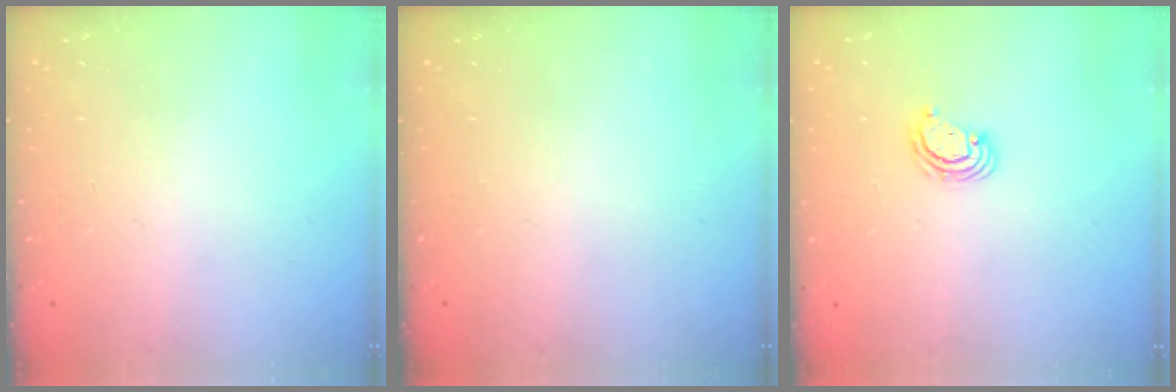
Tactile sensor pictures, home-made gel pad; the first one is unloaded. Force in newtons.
{"total": 0.0}
{"total": 2.9, "press": 2.9, "slide": 0.3}